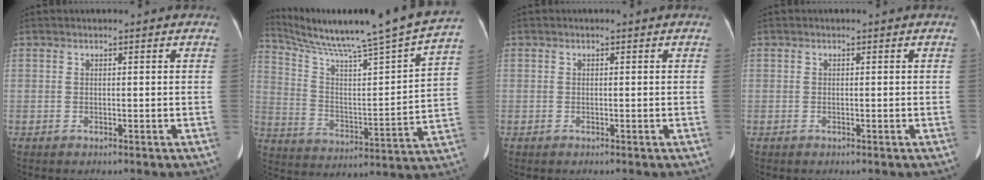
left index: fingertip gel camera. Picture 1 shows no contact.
{"total": 24.4, "force": [21.3, -1.5, 11.9], "torque": [-0.204, -0.054, 0.312]}
{"total": 0.0}
{"total": 0.0}